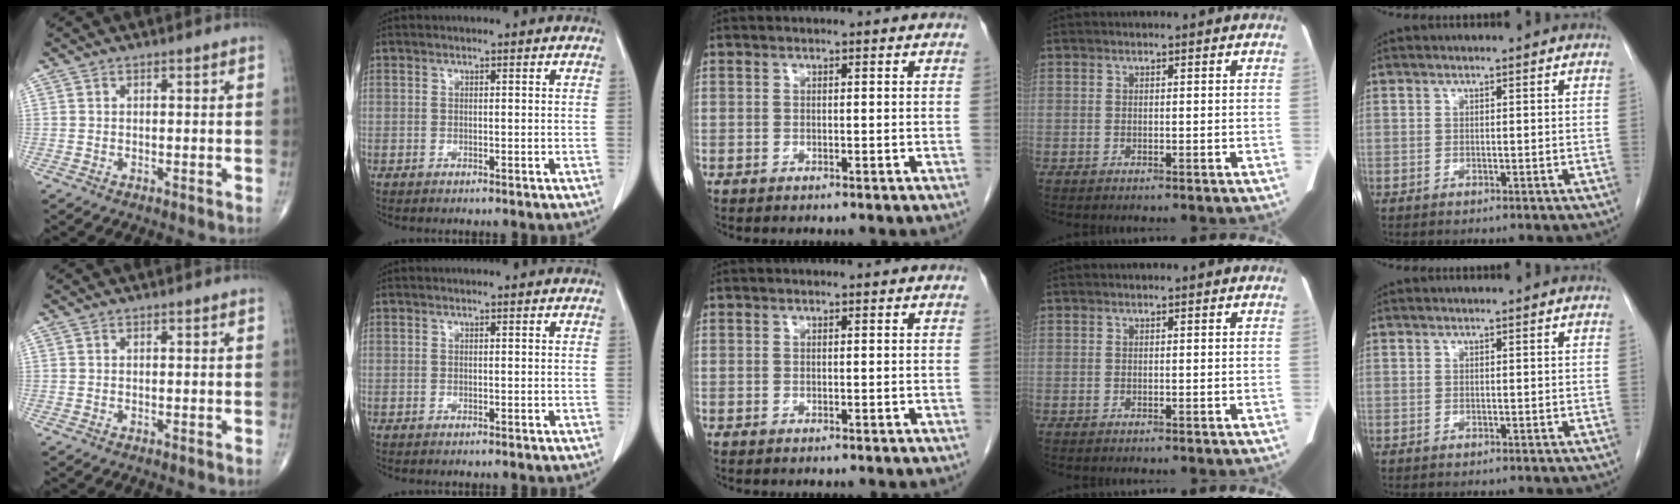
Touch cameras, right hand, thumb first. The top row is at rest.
{}